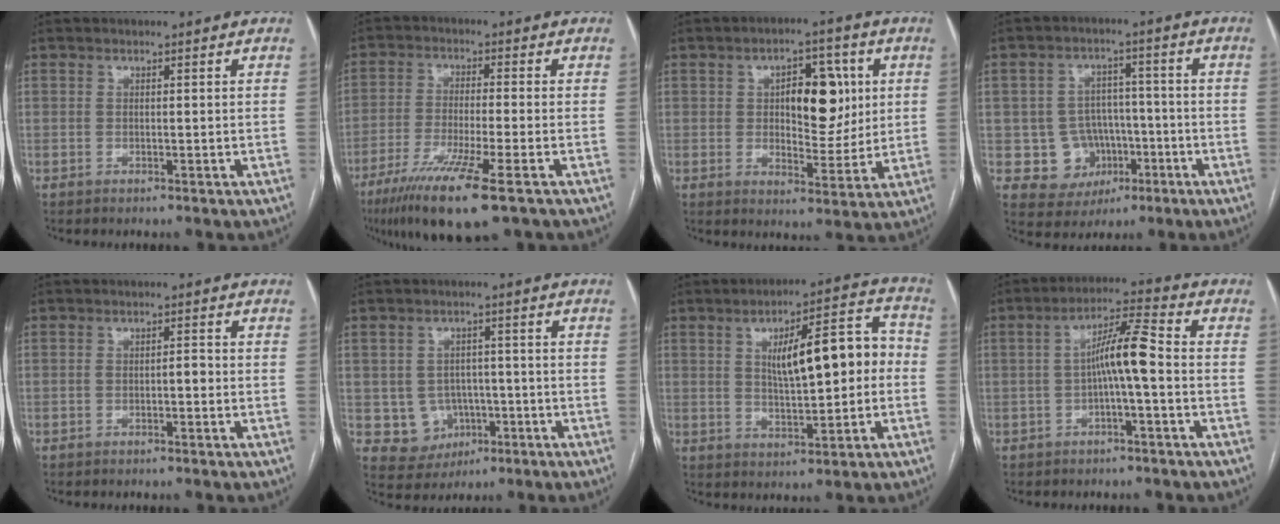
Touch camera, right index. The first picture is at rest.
{"total": 12.6, "force": [-7.5, 0.6, 10.1], "torque": [-0.184, -0.034, -0.125]}
{"total": 10.0, "force": [2.3, 4.7, 8.6], "torque": [-0.114, 0.015, 0.040]}
{"total": 8.2, "force": [-2.1, 7.7, 1.9], "torque": [-0.023, 0.028, -0.023]}
{"total": 1.7, "force": [-0.5, 0.6, 1.5], "torque": [-0.022, 0.006, -0.008]}
{"total": 6.3, "force": [-1.4, 6.0, 1.5], "torque": [-0.020, 0.015, -0.008]}
{"total": 12.5, "force": [0.9, 3.7, 11.9], "torque": [-0.174, 0.038, 0.019]}
{"total": 7.3, "force": [-0.7, 0.6, 7.3], "torque": [-0.127, 0.025, -0.014]}